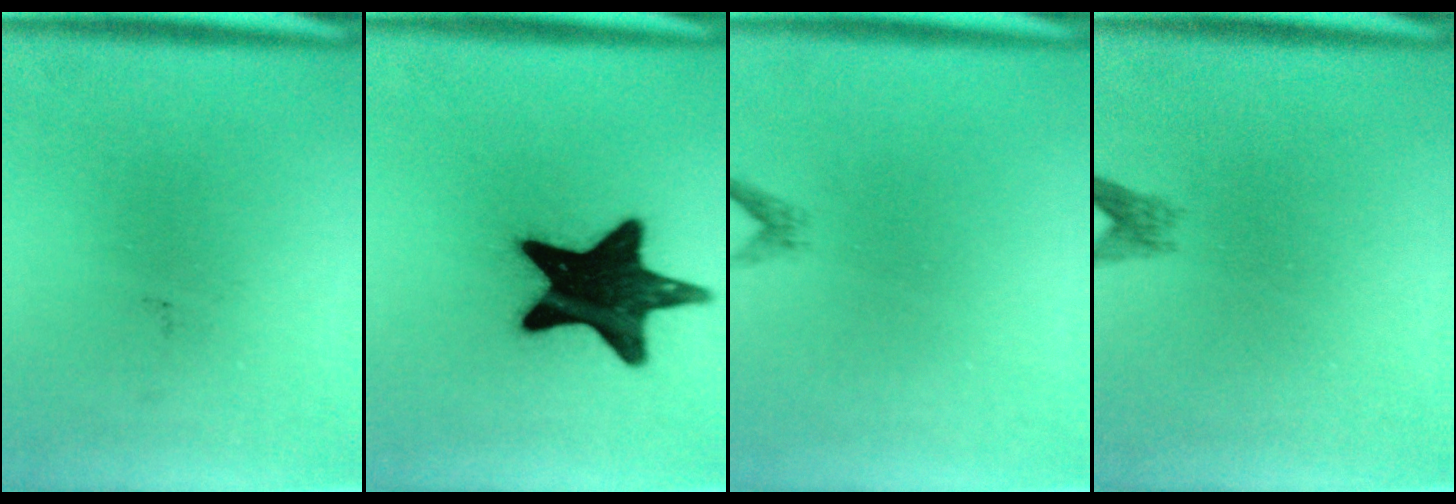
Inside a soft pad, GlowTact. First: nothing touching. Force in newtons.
{"total": 19.1}
{"total": 1.1}
{"total": 1.9}